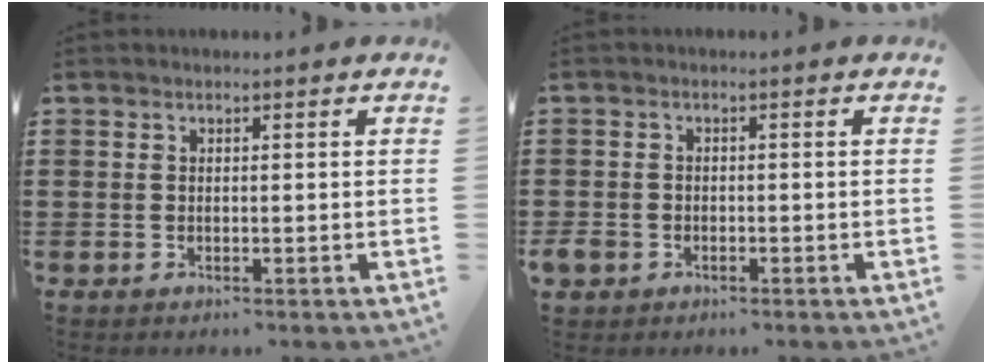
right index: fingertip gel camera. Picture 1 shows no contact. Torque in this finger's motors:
{"motor_torque": [1.01, 1.01, 0.15, 0.02]}